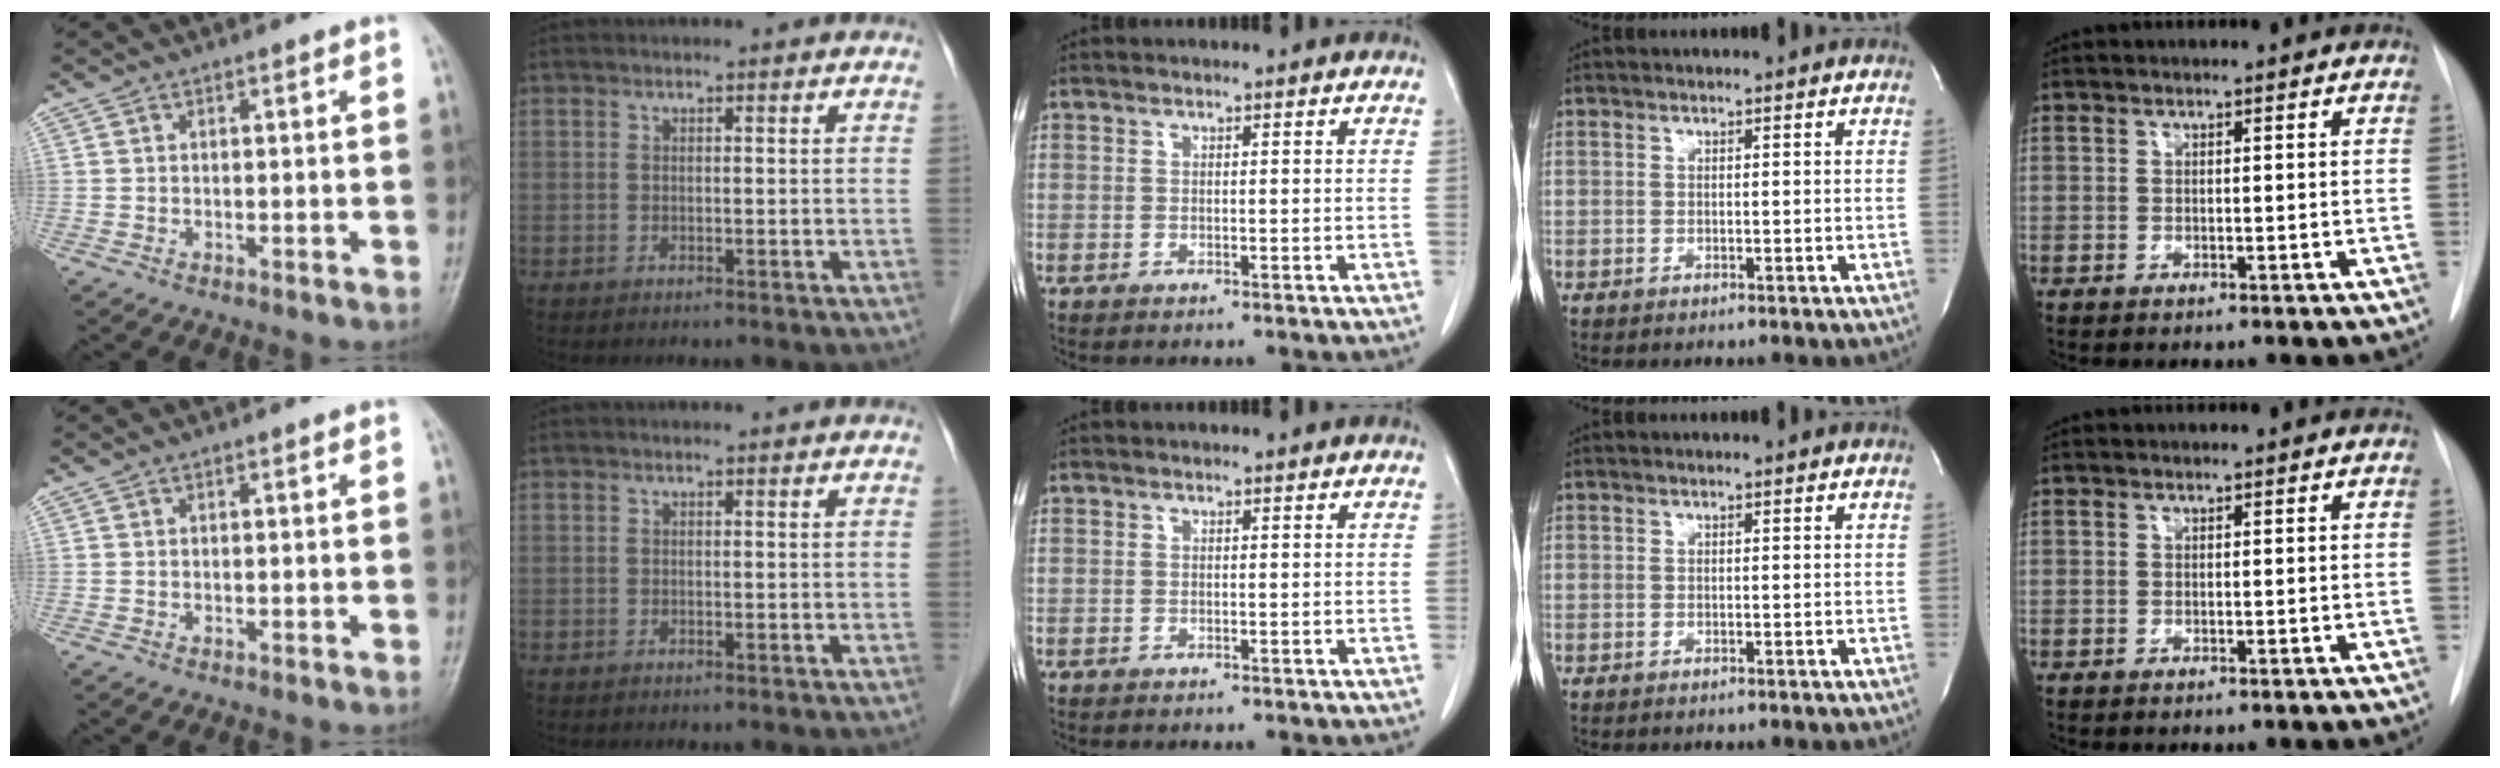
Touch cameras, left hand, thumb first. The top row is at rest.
{}